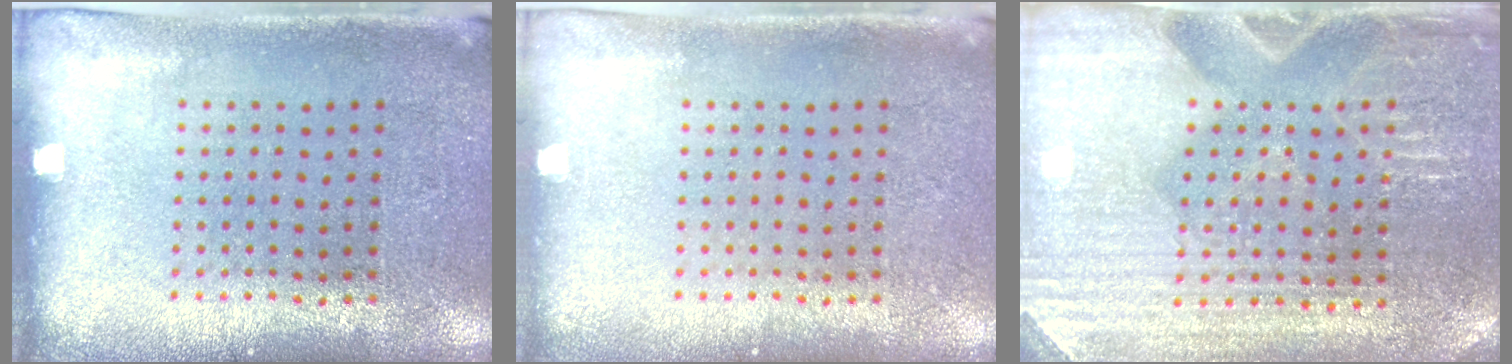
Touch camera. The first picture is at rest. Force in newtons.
{"total": 0.0}
{"total": 3.8, "press": 3.7, "slide": 0.8}